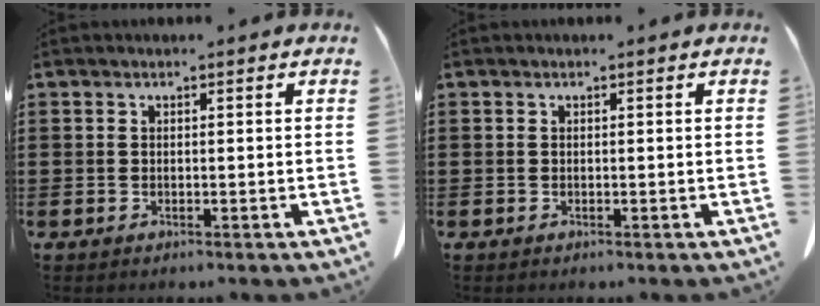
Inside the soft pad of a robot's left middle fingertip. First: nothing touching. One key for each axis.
{"total": 0.0}